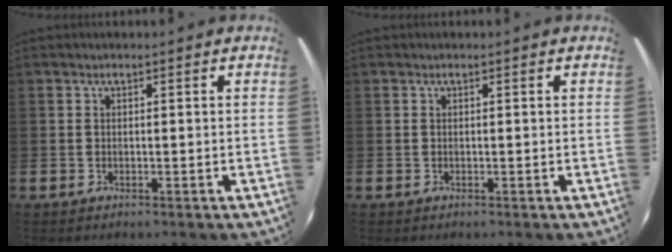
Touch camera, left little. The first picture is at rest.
{"total": 0.0}